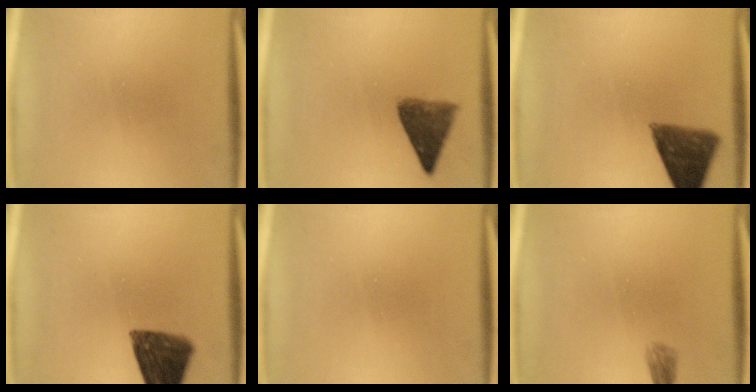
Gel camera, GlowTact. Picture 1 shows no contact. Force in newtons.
{"total": 6.4}
{"total": 8.6}
{"total": 12.5}
{"total": 0.0}
{"total": 1.7}